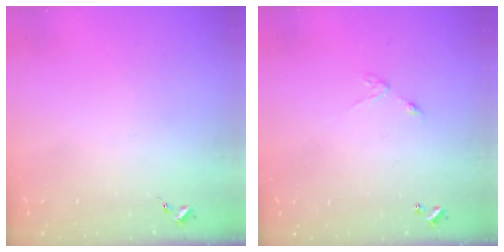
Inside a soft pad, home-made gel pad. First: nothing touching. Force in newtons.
{"total": 5.9, "press": 5.9, "slide": 0.4}